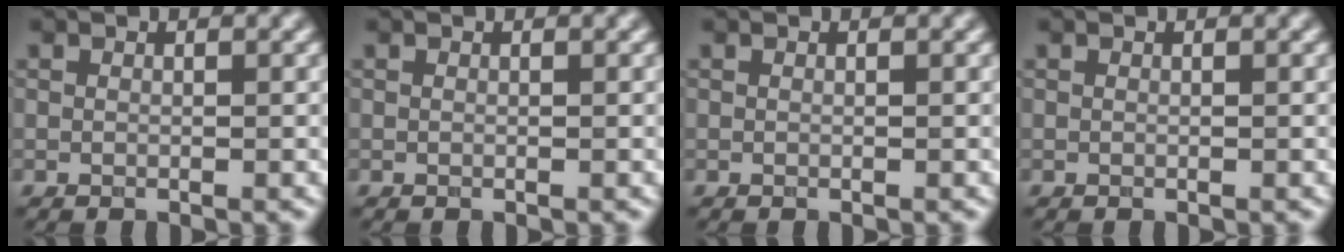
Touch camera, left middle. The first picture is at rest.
{"total": 0.0}
{"total": 0.0}
{"total": 0.0}